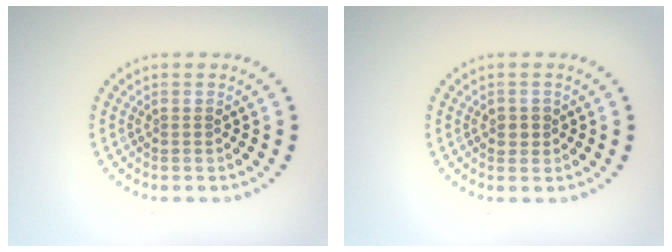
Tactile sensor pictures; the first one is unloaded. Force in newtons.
{"total": 1.2, "press": 1.2, "slide": 0.4}